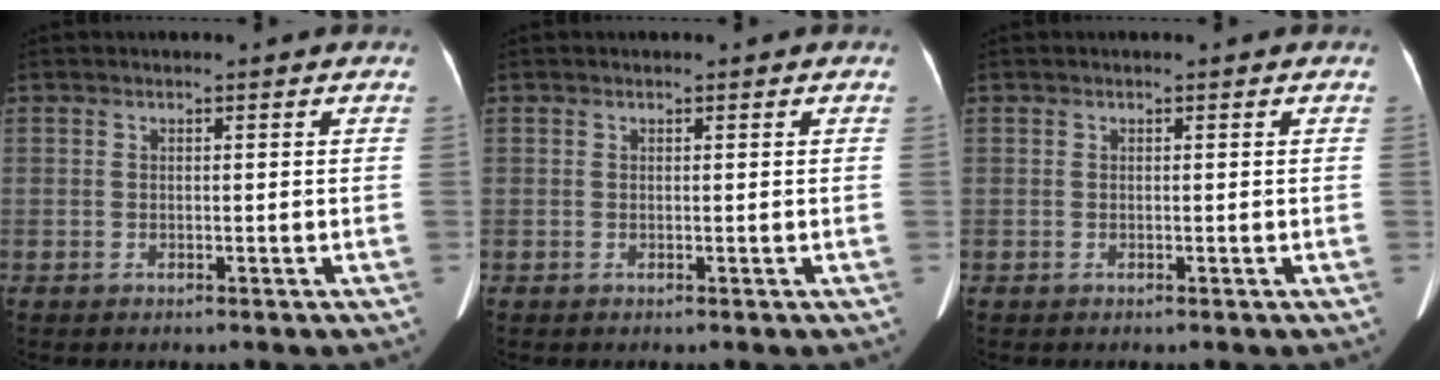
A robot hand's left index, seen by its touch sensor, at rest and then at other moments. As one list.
[{"total": 0.0}, {"total": 0.0}]